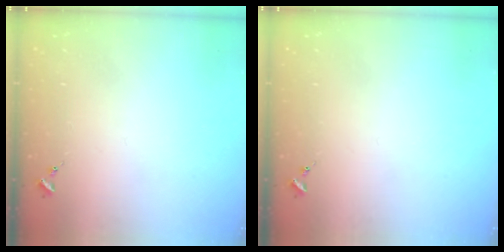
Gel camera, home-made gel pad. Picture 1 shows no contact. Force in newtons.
{"total": 0.0}